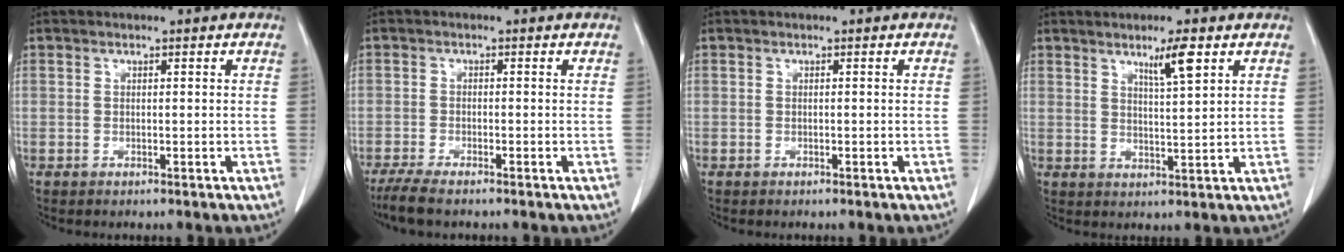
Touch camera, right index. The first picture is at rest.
{"total": 4.0, "force": [-3.1, 0.6, 2.5], "torque": [-0.045, -0.010, -0.054]}
{"total": 0.0}
{"total": 5.0, "force": [2.9, 0.0, 4.0], "torque": [-0.067, -0.004, 0.051]}